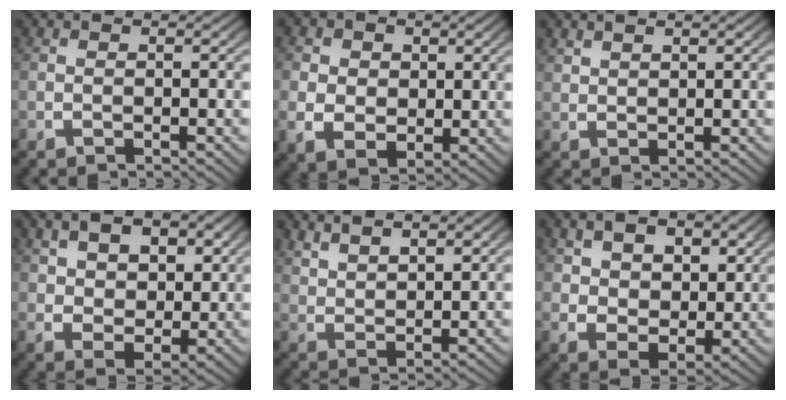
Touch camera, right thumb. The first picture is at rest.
{"total": 5.0, "force": [0.3, 4.1, 2.8], "torque": [-0.062, -0.026, 0.022]}
{"total": 1.6, "force": [1.6, 0.1, 0.3], "torque": [-0.003, 0.004, 0.035]}
{"total": 5.6, "force": [2.0, 3.6, 3.7], "torque": [-0.067, -0.015, 0.047]}
{"total": 3.9, "force": [3.5, 0.8, 1.5], "torque": [-0.025, 0.007, 0.072]}
{"total": 5.4, "force": [1.5, 3.8, 3.5], "torque": [-0.071, -0.025, 0.043]}